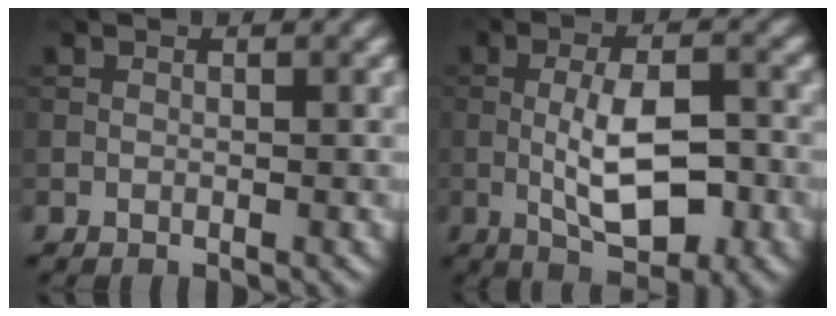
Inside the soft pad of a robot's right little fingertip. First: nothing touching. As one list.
[{"total": 6.9, "force": [-1.4, 2.6, 6.3], "torque": [-0.115, 0.000, -0.023]}]